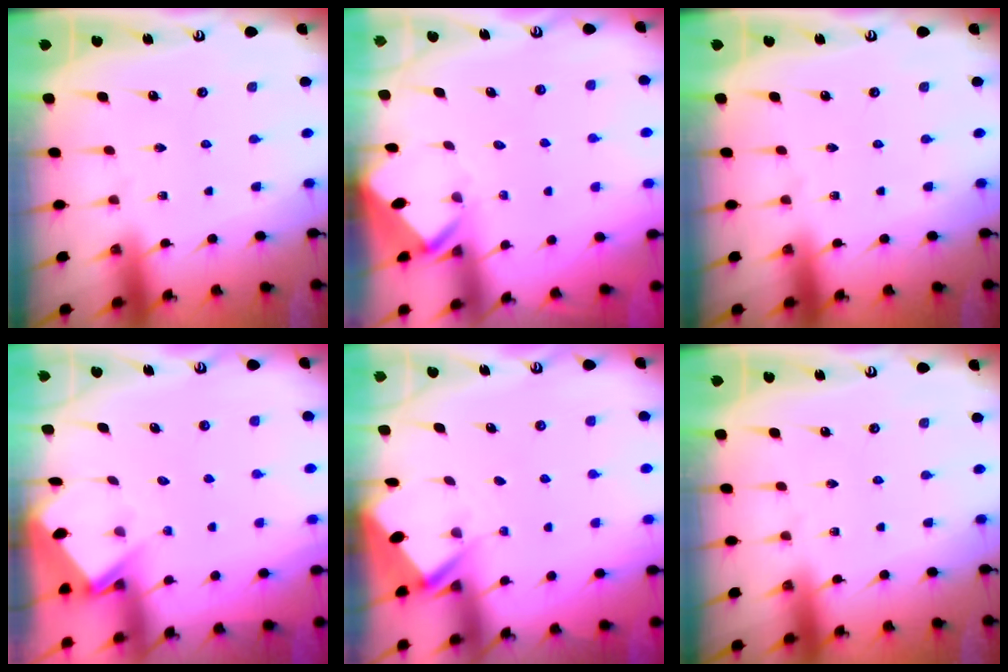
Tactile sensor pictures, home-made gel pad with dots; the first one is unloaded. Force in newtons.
{"total": 3.6, "press": 3.6, "slide": 0.2}
{"total": 0.0}
{"total": 4.0, "press": 4.0, "slide": 0.4}
{"total": 2.8, "press": 2.8, "slide": 0.3}
{"total": 0.0}